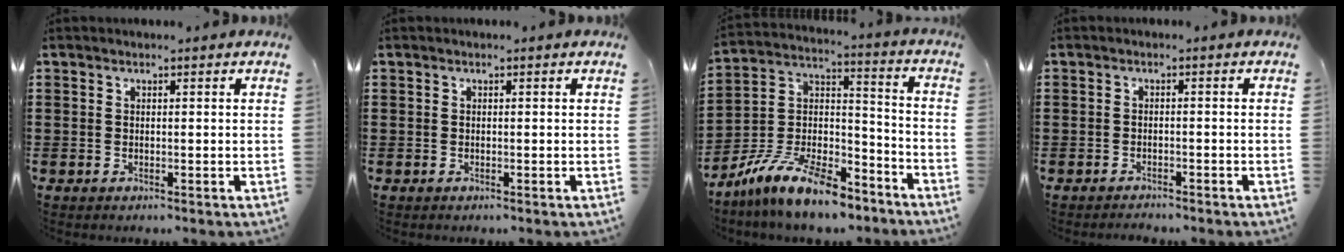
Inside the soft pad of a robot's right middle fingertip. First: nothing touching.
{"total": 0.0}
{"total": 12.3, "force": [-9.9, 3.1, 6.6], "torque": [-0.135, 0.027, -0.194]}
{"total": 1.7, "force": [-1.7, 0.3, -0.2], "torque": [0.000, 0.003, -0.038]}